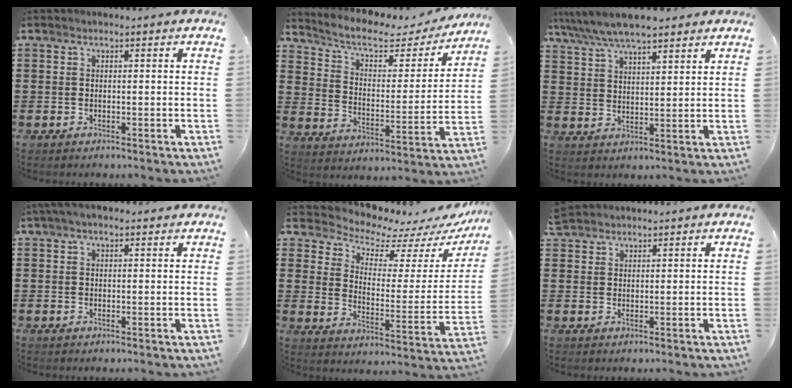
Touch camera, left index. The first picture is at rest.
{"total": 6.0, "force": [4.6, 2.3, 3.1], "torque": [-0.082, -0.022, 0.073]}
{"total": 6.6, "force": [5.8, 1.4, 2.9], "torque": [-0.075, -0.013, 0.104]}
{"total": 2.0, "force": [1.1, 0.8, 1.4], "torque": [-0.028, 0.007, 0.020]}
{"total": 6.3, "force": [5.9, 1.8, 1.2], "torque": [-0.045, -0.055, 0.098]}
{"total": 2.2, "force": [2.1, 0.7, 0.1], "torque": [-0.008, 0.003, 0.043]}